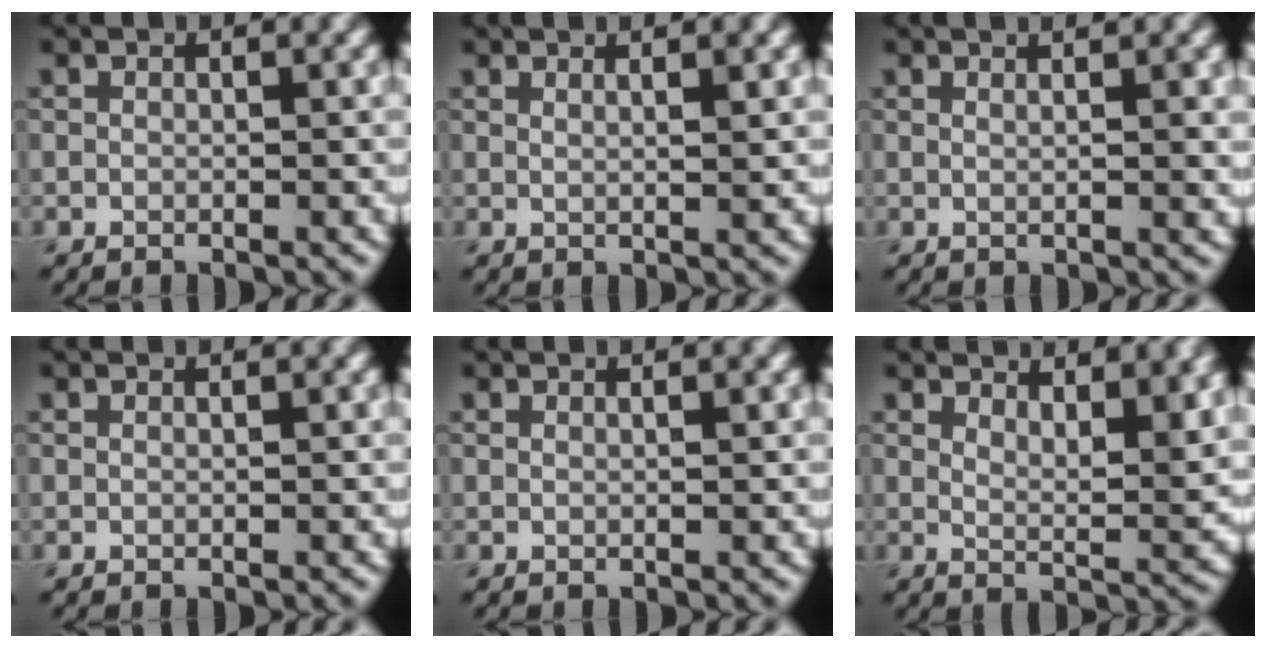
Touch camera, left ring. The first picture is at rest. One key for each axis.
{"total": 3.5, "fx": 1.7, "fy": 1.4, "fz": 2.7, "tx": -0.007, "ty": 0.010, "tz": -0.004}
{"total": 3.6, "fx": 1.7, "fy": 1.3, "fz": 2.9, "tx": -0.015, "ty": 0.007, "tz": -0.002}
{"total": 0.6, "fx": 0.4, "fy": 0.2, "fz": 0.4, "tx": -0.002, "ty": 0.000, "tz": 0.001}
{"total": 1.2, "fx": 0.6, "fy": 0.4, "fz": 0.9, "tx": -0.005, "ty": 0.003, "tz": 0.000}
{"total": 7.2, "fx": 4.5, "fy": 2.4, "fz": 5.1, "tx": -0.058, "ty": 0.004, "tz": 0.066}